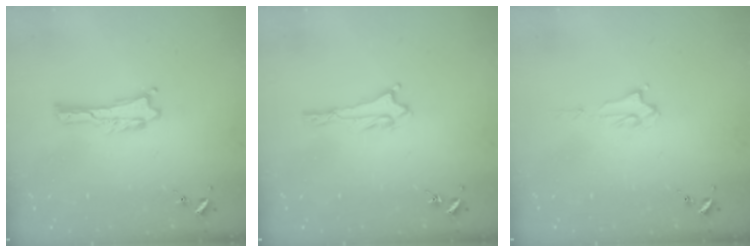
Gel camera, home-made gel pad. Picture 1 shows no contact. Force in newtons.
{"total": 1.0, "press": 1.0, "slide": 0.1}
{"total": 2.2, "press": 2.2, "slide": 0.4}